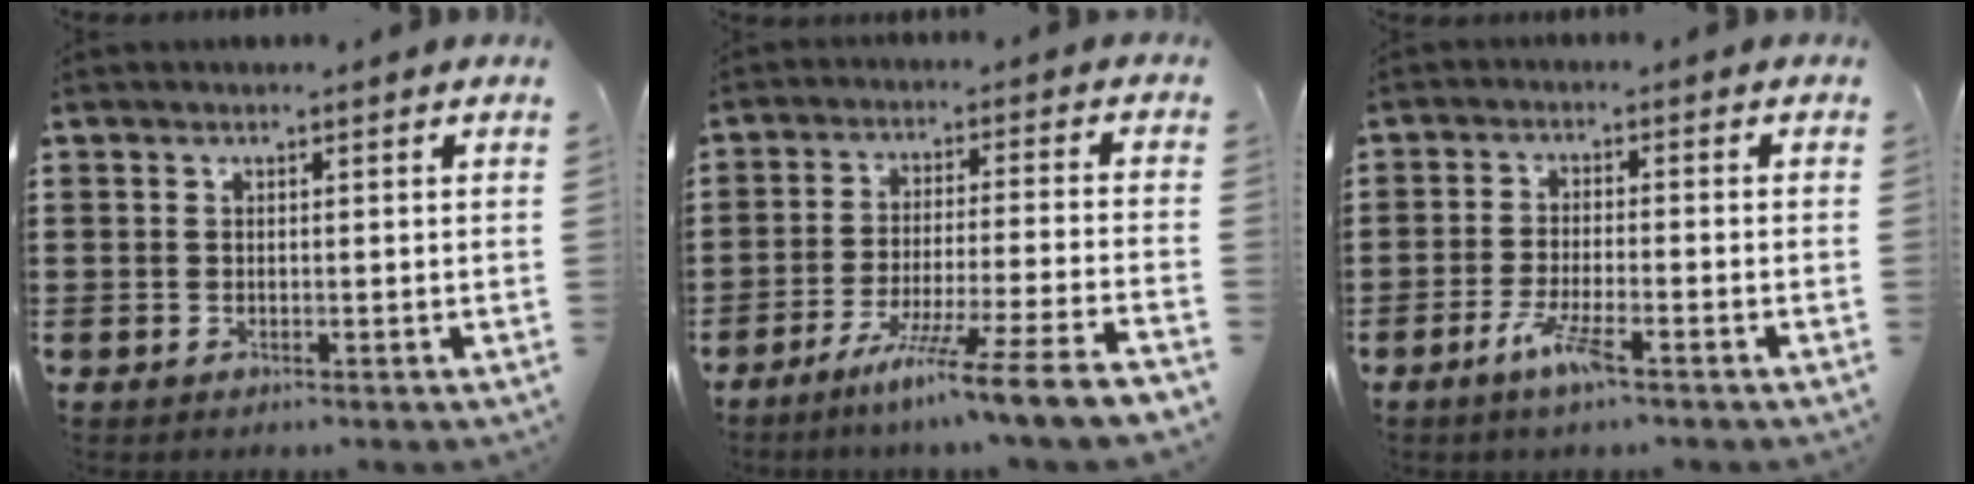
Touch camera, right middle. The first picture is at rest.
{"total": 9.0, "force": [-7.1, -1.6, 5.2], "torque": [-0.083, -0.012, -0.141]}
{"total": 4.9, "force": [-2.9, 0.7, 3.8], "torque": [-0.080, -0.005, -0.054]}